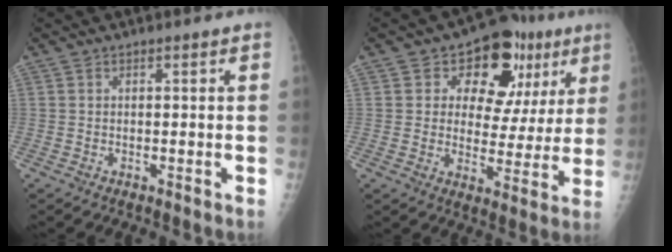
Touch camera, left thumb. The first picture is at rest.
{"total": 16.0, "force": [7.0, 10.3, 10.1], "torque": [-0.073, -0.005, 0.095]}